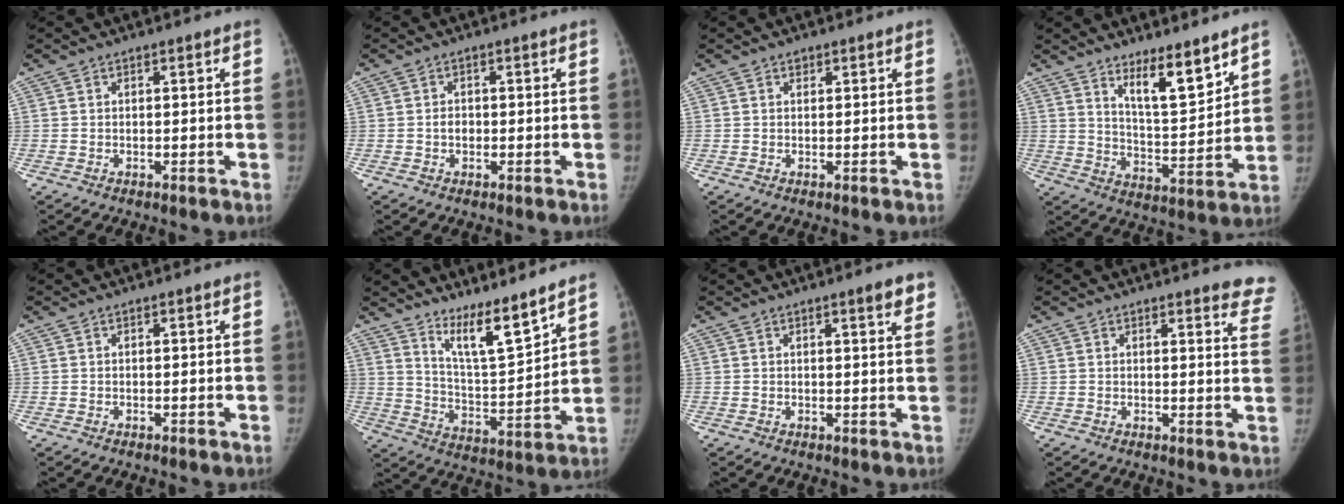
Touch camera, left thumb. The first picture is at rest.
{"total": 1.6, "force": [-0.3, 1.3, 0.9], "torque": [-0.010, 0.005, -0.007]}
{"total": 0.7, "force": [0.4, 0.5, 0.2], "torque": [0.003, -0.002, 0.004]}
{"total": 10.4, "force": [7.5, 2.4, 6.8], "torque": [-0.095, -0.072, 0.135]}
{"total": 0.0}
{"total": 10.6, "force": [8.5, 1.1, 6.2], "torque": [-0.097, -0.079, 0.159]}
{"total": 3.5, "force": [2.2, 0.5, 2.6], "torque": [-0.028, -0.012, 0.030]}
{"total": 8.7, "force": [8.0, 1.8, 3.0], "torque": [0.003, -0.050, 0.059]}